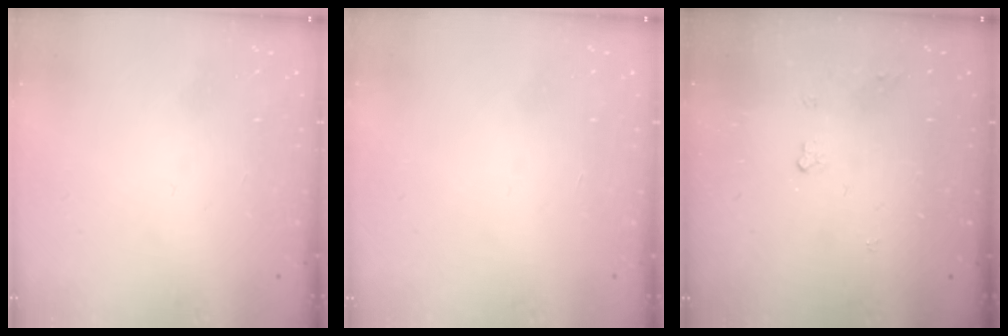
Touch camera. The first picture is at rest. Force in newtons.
{"total": 0.0}
{"total": 3.6, "press": 3.6, "slide": 0.5}